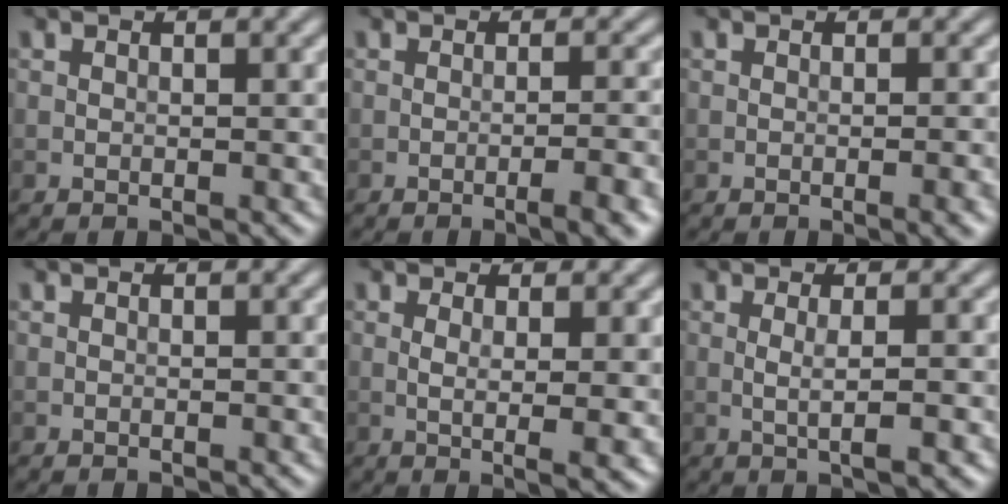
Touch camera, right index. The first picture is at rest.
{"total": 4.5, "force": [-2.0, 1.1, 3.9], "torque": [-0.043, 0.007, -0.027]}
{"total": 2.5, "force": [-0.7, 0.6, 2.3], "torque": [-0.023, 0.001, -0.012]}
{"total": 0.0}
{"total": 3.7, "force": [0.3, 0.8, 3.6], "torque": [-0.056, -0.006, 0.008]}
{"total": 2.8, "force": [-0.1, 0.5, 2.7], "torque": [-0.043, -0.001, -0.003]}